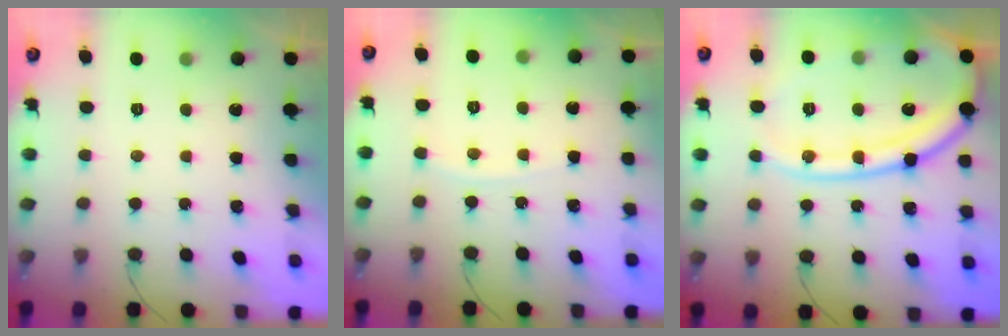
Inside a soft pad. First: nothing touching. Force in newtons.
{"total": 2.6, "press": 2.5, "slide": 0.4}
{"total": 19.1, "press": 18.9, "slide": 2.2}